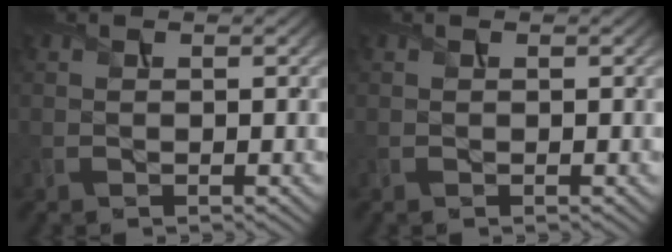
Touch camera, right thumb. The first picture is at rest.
{"total": 0.0}